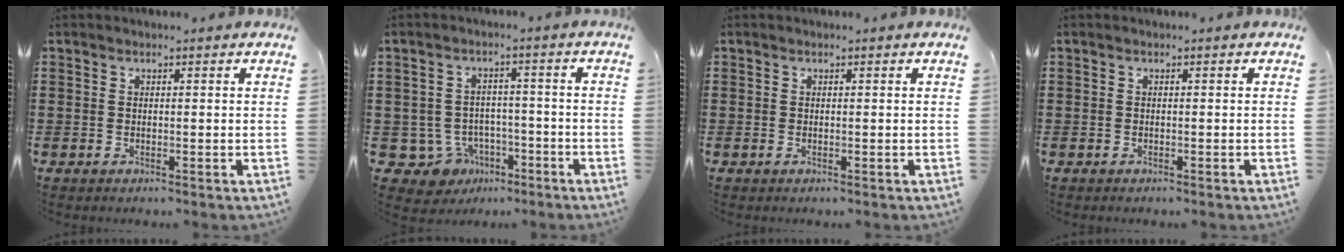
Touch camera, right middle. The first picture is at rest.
{"total": 5.8, "force": [-3.1, 4.6, 1.6], "torque": [-0.060, 0.009, -0.058]}
{"total": 0.0}
{"total": 0.0}